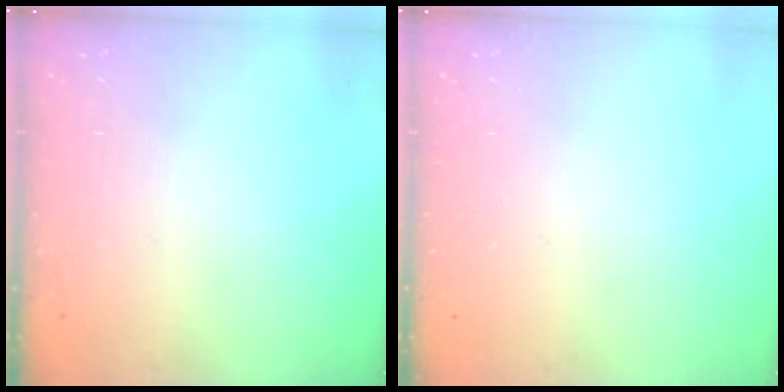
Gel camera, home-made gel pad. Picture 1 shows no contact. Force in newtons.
{"total": 0.0}